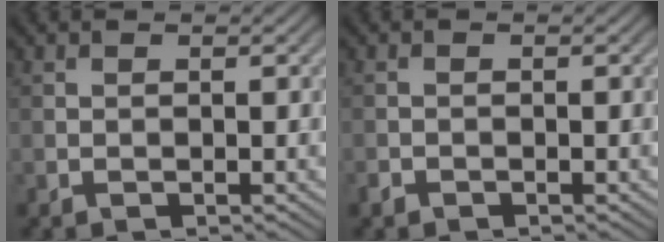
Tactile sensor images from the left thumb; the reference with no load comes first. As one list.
[{"total": 0.9, "force": [-0.7, 0.5, 0.2], "torque": [-0.004, -0.001, -0.018]}]